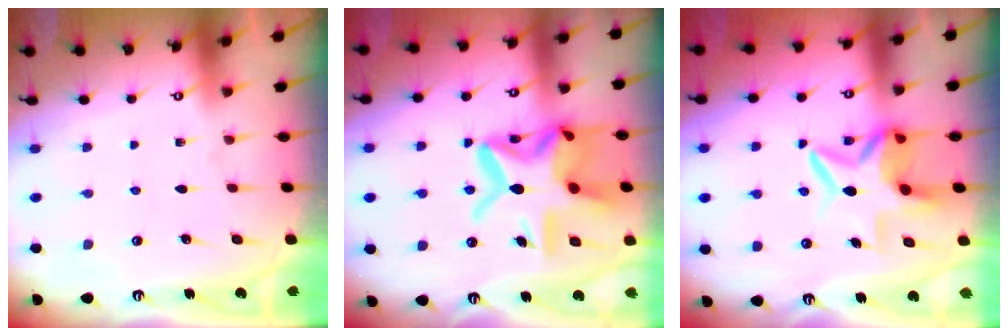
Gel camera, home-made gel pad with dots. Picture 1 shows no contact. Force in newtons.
{"total": 18.3, "press": 18.3, "slide": 1.6}
{"total": 9.1, "press": 9.0, "slide": 1.1}